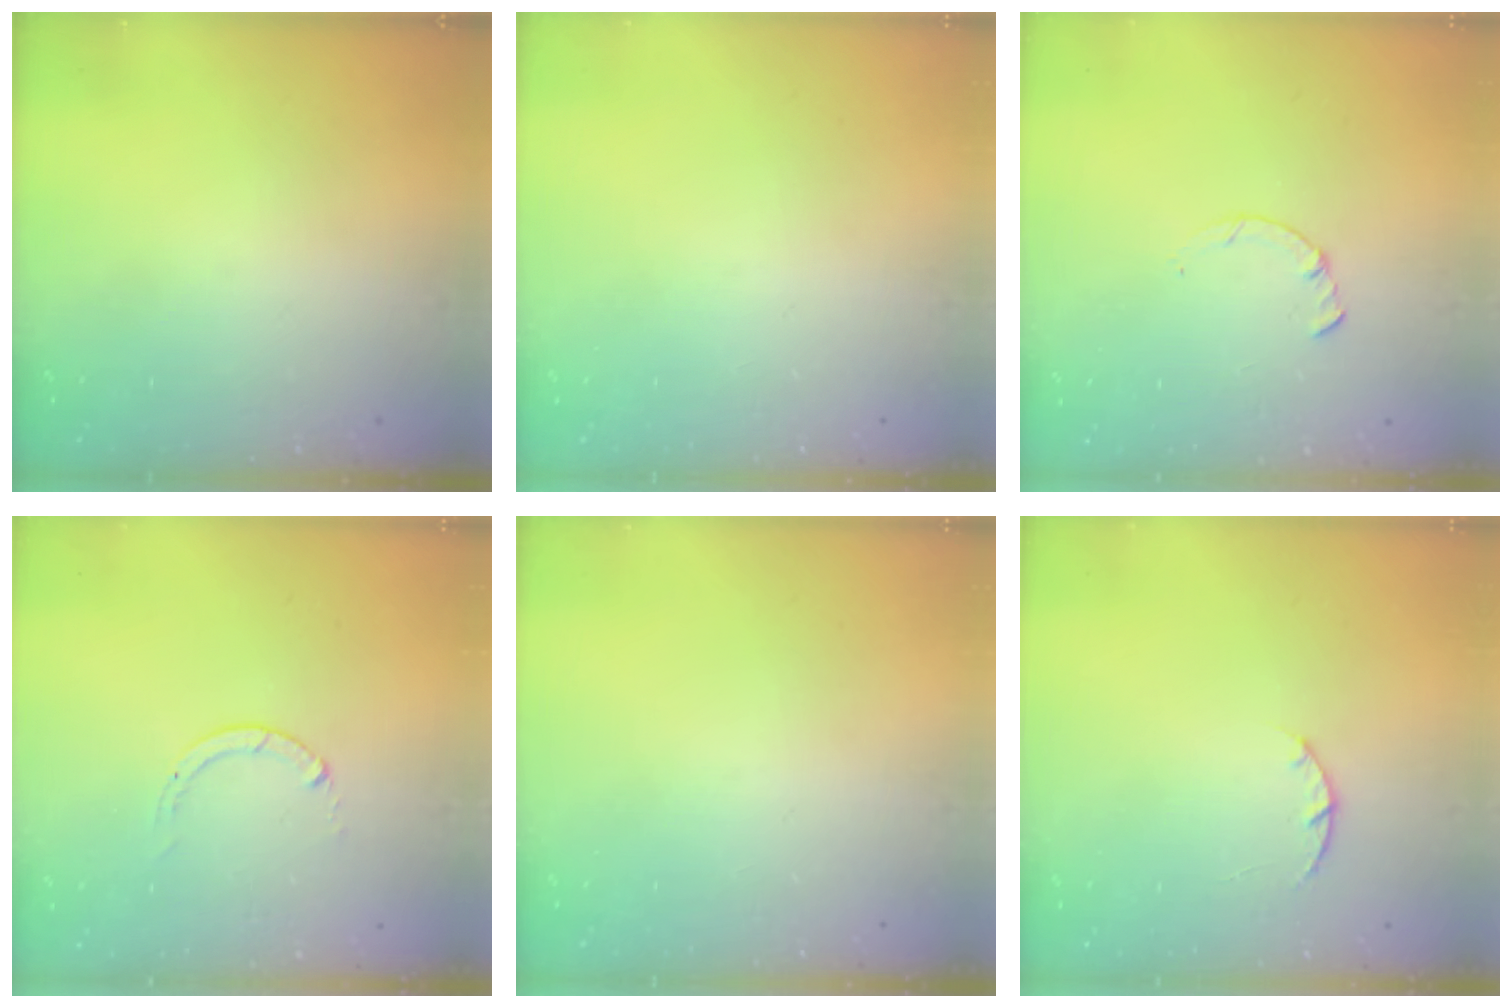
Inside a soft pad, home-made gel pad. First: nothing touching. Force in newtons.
{"total": 0.0}
{"total": 0.7, "press": 0.6, "slide": 0.2}
{"total": 0.0}
{"total": 0.0}
{"total": 3.2, "press": 3.2, "slide": 0.5}